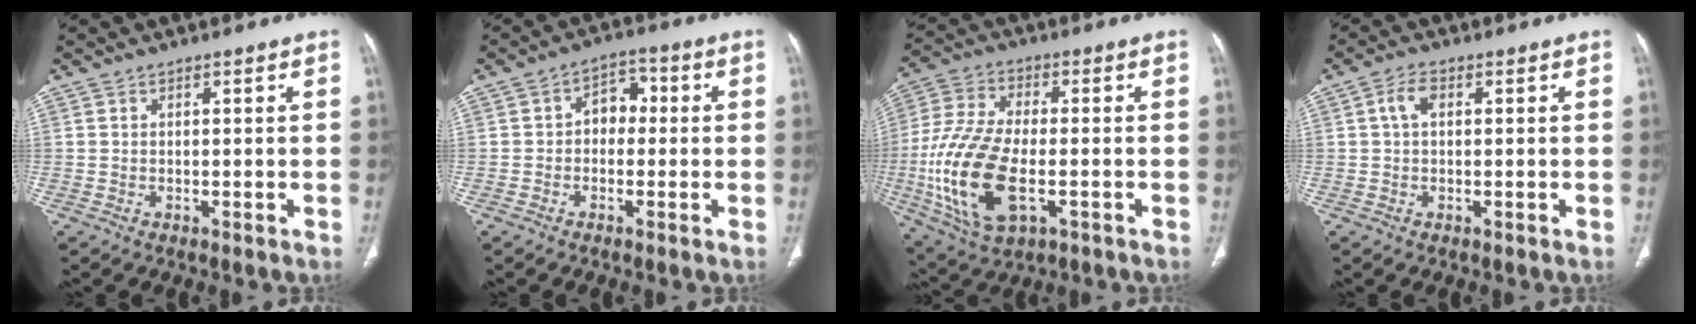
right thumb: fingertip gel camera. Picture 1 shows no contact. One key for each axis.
{"total": 5.3, "fx": -0.1, "fy": 3.9, "fz": 3.5, "tx": -0.026, "ty": 0.022, "tz": -0.015}
{"total": 18.7, "fx": -4.0, "fy": 9.3, "fz": 15.7, "tx": -0.336, "ty": 0.005, "tz": -0.065}
{"total": 3.2, "fx": 0.6, "fy": 1.9, "fz": 2.5, "tx": -0.050, "ty": 0.011, "tz": 0.009}